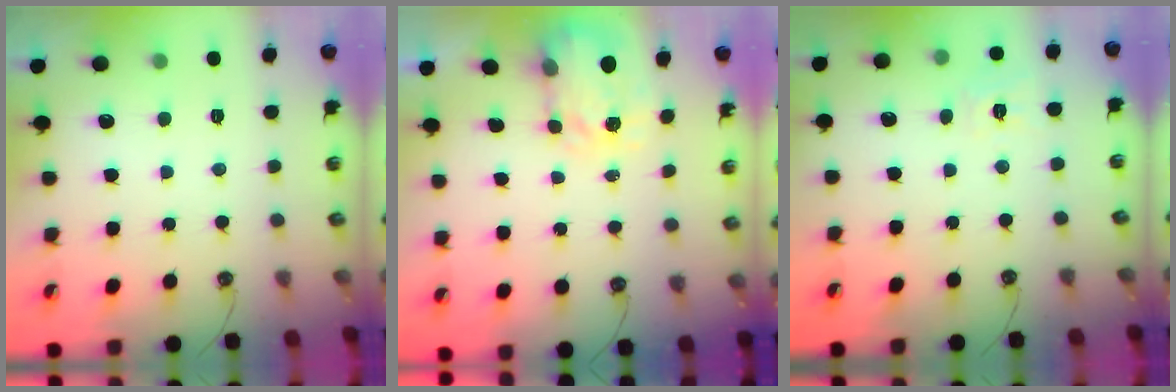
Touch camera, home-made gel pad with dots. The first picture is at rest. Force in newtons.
{"total": 3.7, "press": 3.7, "slide": 0.5}
{"total": 7.5, "press": 7.5, "slide": 0.8}